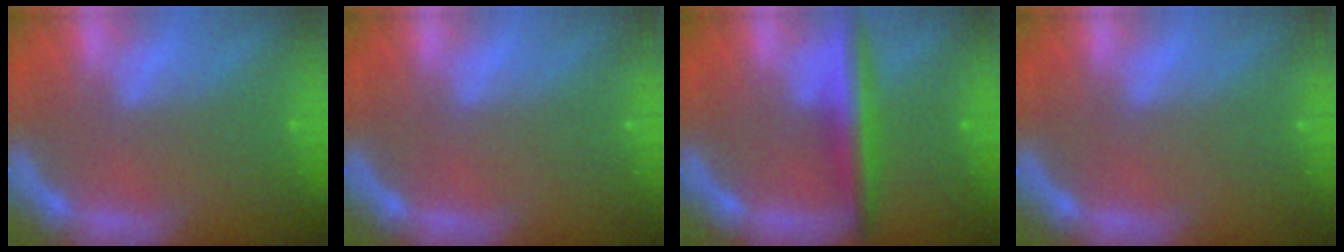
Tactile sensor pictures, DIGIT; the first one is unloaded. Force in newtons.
{"total": 0.0}
{"total": 4.5}
{"total": 0.0}